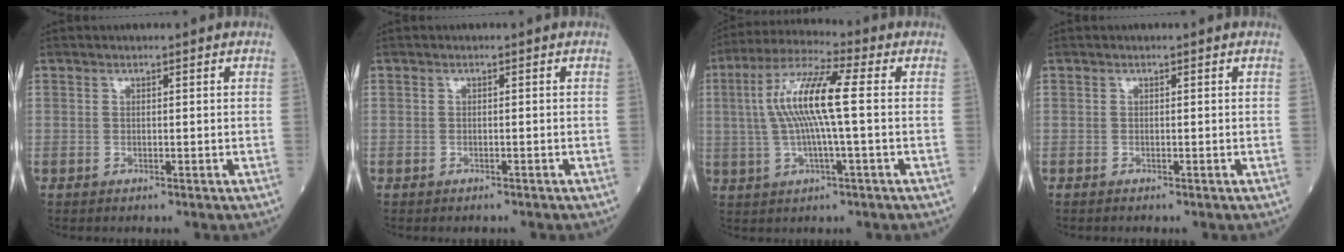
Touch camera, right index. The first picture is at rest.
{"total": 0.6, "force": [-0.6, 0.1, 0.1], "torque": [-0.007, -0.001, -0.011]}
{"total": 11.2, "force": [0.9, 0.9, 11.1], "torque": [-0.226, 0.020, 0.010]}
{"total": 0.0}